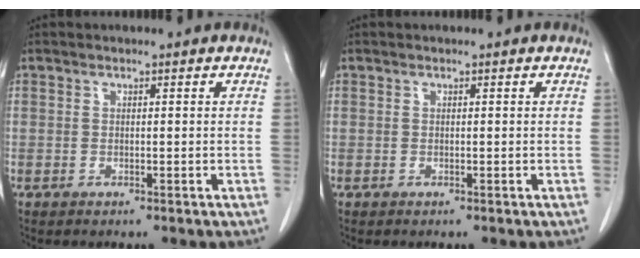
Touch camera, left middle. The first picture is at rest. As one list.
[{"total": 0.0}]